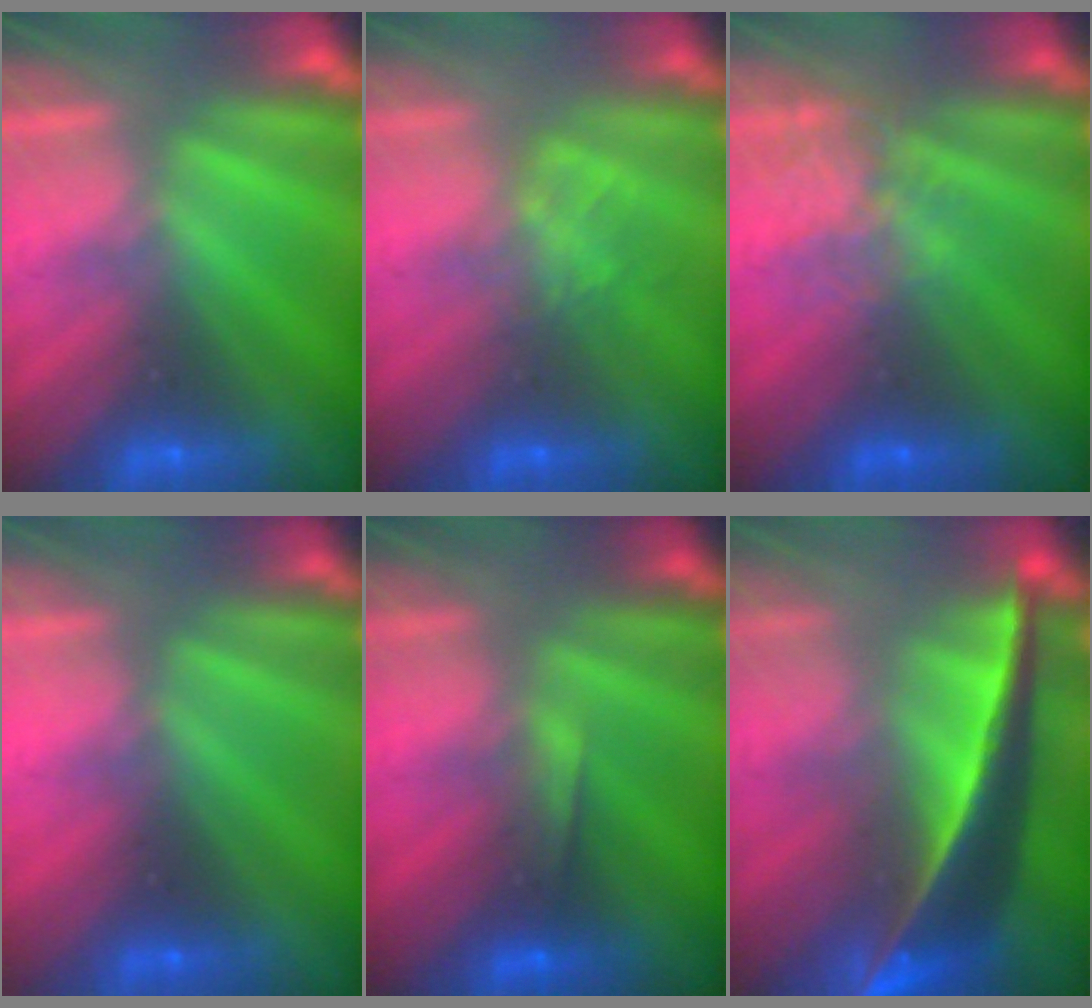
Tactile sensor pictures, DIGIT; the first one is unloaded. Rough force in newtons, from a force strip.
{"total": 1.3}
{"total": 4.4}
{"total": 3.3}
{"total": 3.6}
{"total": 10.3}